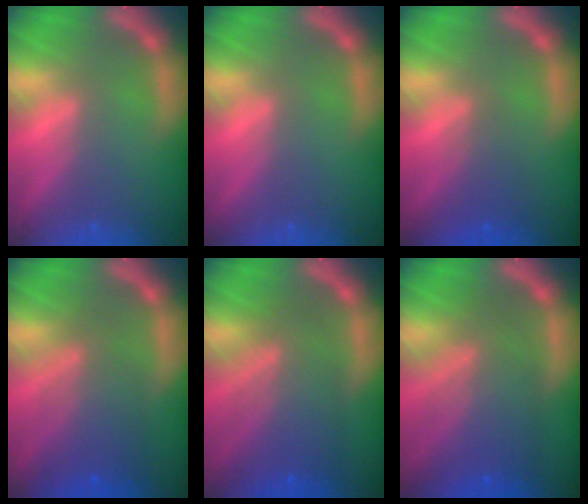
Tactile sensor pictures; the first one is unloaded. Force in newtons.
{"total": 0.0}
{"total": 2.5}
{"total": 6.0}
{"total": 7.5}
{"total": 8.0}